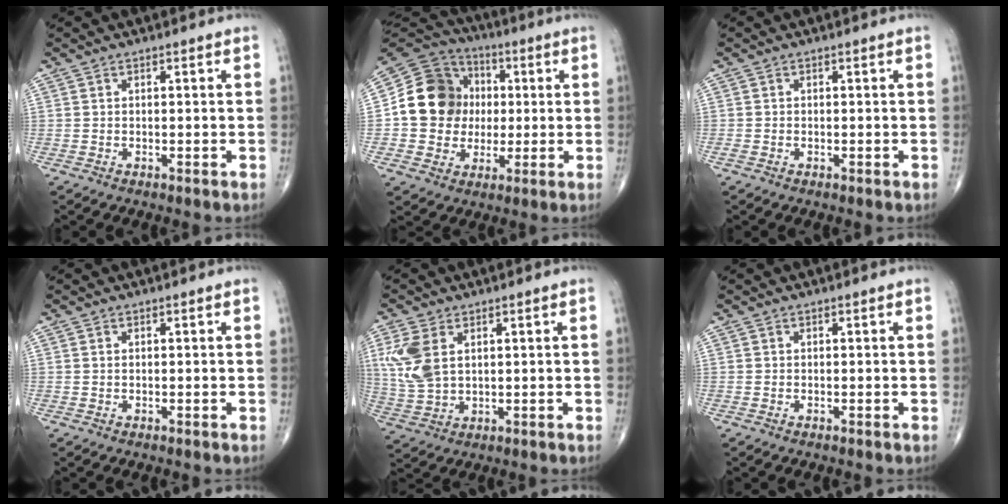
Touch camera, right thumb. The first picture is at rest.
{"total": 14.9, "force": [0.6, 13.4, 6.5], "torque": [-0.083, 0.021, 0.009]}
{"total": 0.6, "force": [-0.3, 0.4, 0.3], "torque": [-0.013, -0.002, -0.008]}
{"total": 0.0}
{"total": 8.5, "force": [2.6, 5.1, 6.3], "torque": [-0.148, -0.003, 0.061]}
{"total": 0.0}